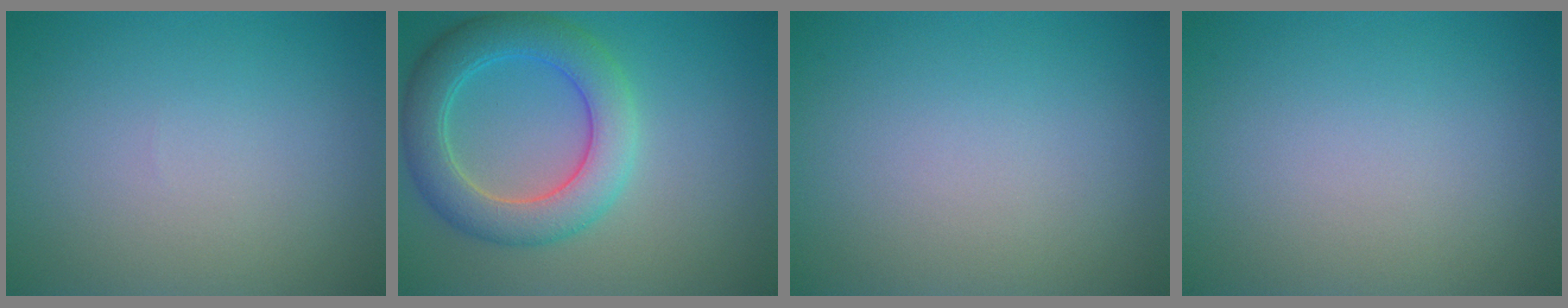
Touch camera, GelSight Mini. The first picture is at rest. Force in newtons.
{"total": 6.1, "press": 6.1, "slide": 0.2}
{"total": 0.0}
{"total": 0.0}